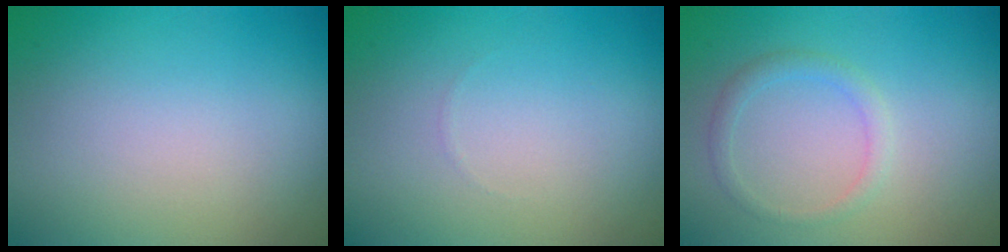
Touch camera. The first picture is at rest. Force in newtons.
{"total": 0.0}
{"total": 1.5, "press": 1.5, "slide": 0.1}